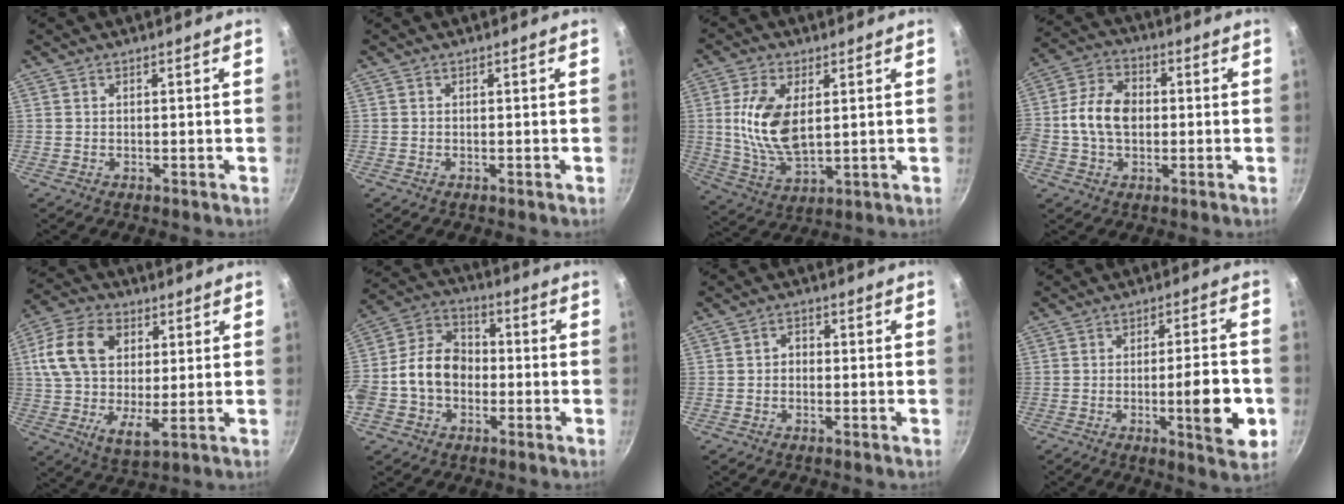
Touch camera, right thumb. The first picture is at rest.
{"total": 0.0}
{"total": 12.7, "force": [2.2, 6.8, 10.5], "torque": [-0.200, -0.013, 0.048]}
{"total": 11.1, "force": [-0.2, 8.0, 7.8], "torque": [-0.125, 0.022, -0.021]}
{"total": 15.8, "force": [4.1, 9.9, 11.6], "torque": [-0.199, -0.006, 0.064]}
{"total": 14.5, "force": [-2.3, 11.0, 9.1], "torque": [-0.134, 0.046, -0.057]}
{"total": 2.1, "force": [-0.3, 1.7, 1.2], "torque": [-0.010, 0.010, -0.008]}
{"total": 12.2, "force": [-3.2, 2.8, 11.5], "torque": [-0.148, 0.012, -0.044]}